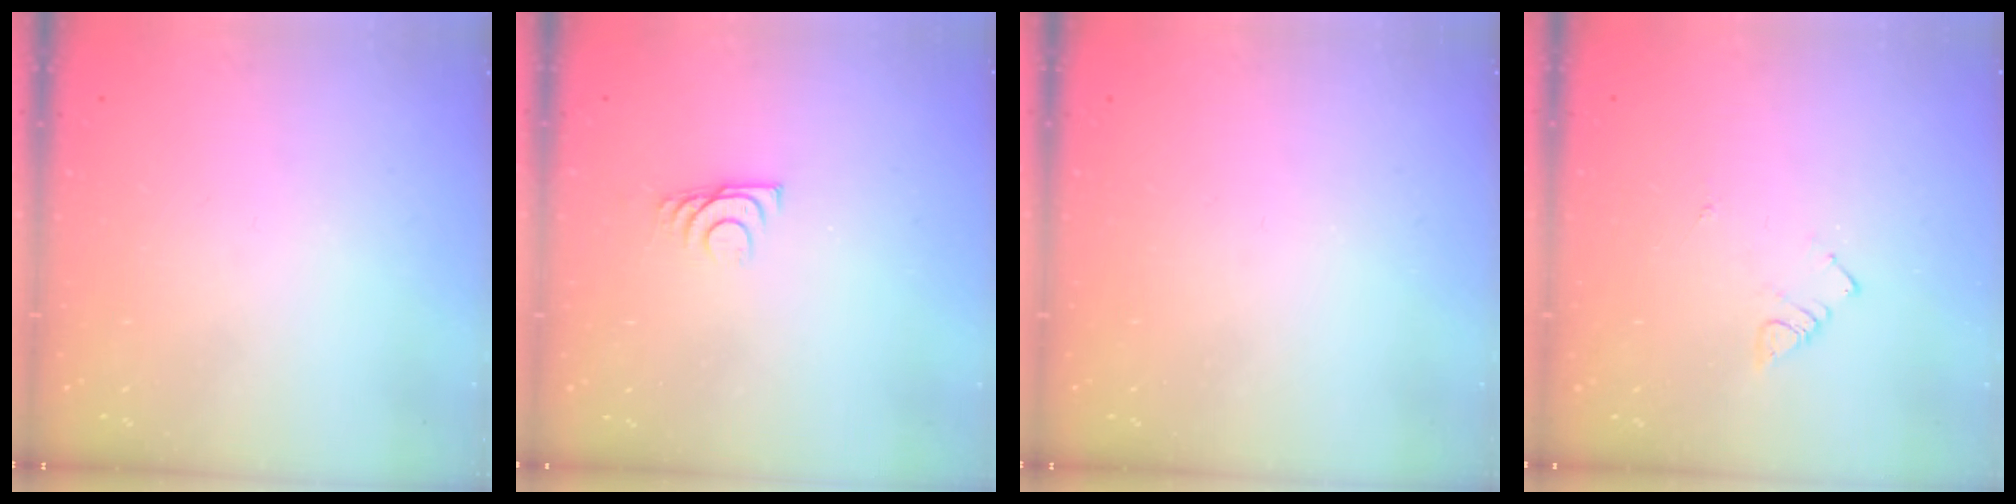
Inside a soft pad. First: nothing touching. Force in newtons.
{"total": 5.7, "press": 5.6, "slide": 0.8}
{"total": 0.0}
{"total": 3.2, "press": 3.1, "slide": 0.5}